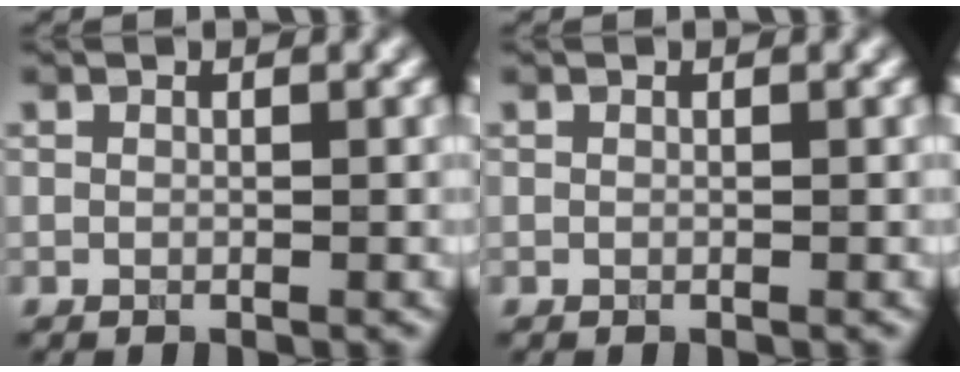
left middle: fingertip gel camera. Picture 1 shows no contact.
{"total": 0.0}